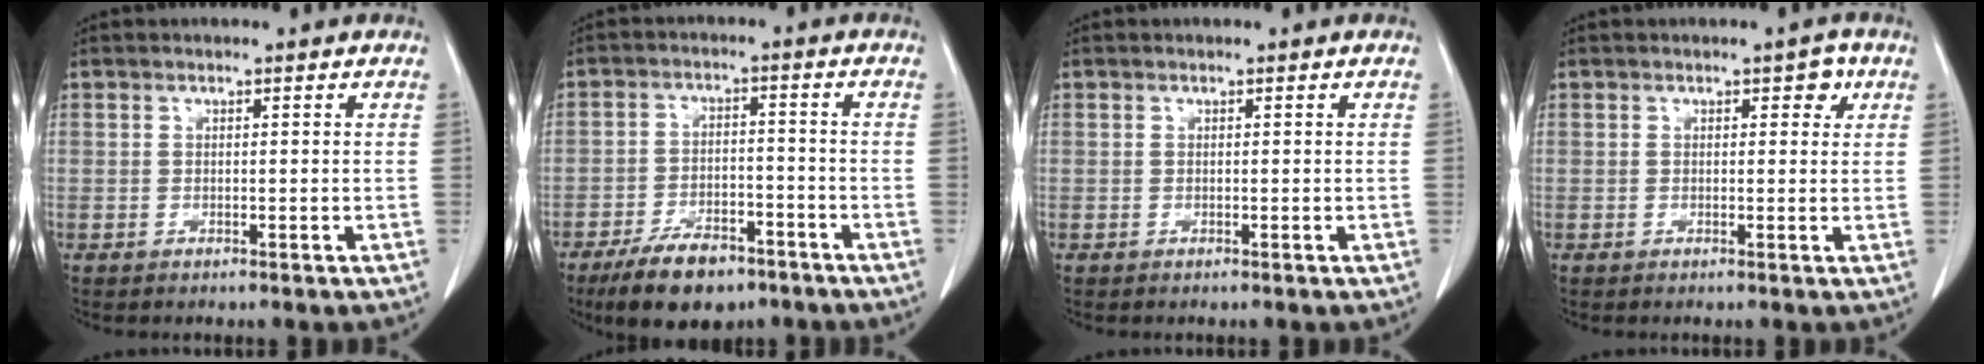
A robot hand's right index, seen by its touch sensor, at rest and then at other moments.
{"total": 9.6, "force": [-7.0, 4.1, 5.3], "torque": [-0.091, -0.006, -0.117]}
{"total": 0.0}
{"total": 2.3, "force": [1.0, 1.3, 1.6], "torque": [-0.013, 0.006, 0.011]}